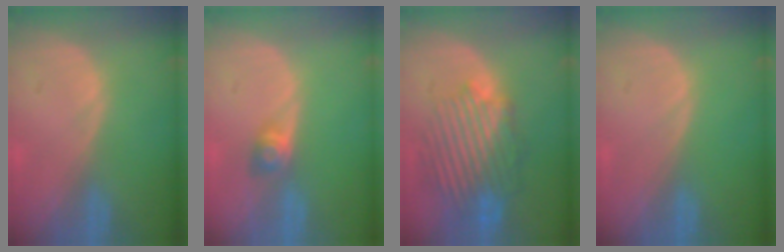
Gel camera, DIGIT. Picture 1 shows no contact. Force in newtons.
{"total": 2.8, "press": 2.5, "slide": 1.3}
{"total": 10.2, "press": 9.7, "slide": 3.0}
{"total": 0.0}